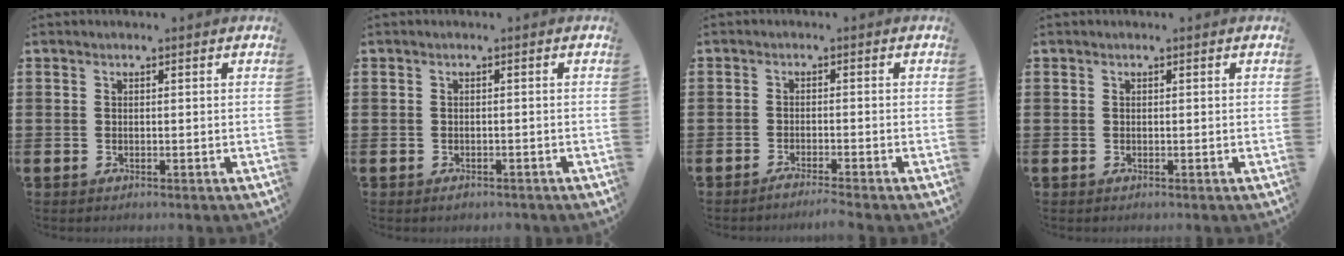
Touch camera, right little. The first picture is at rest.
{"total": 0.6, "force": [-0.5, 0.3, 0.2], "torque": [0.003, -0.005, -0.012]}
{"total": 1.6, "force": [-1.4, -0.2, 0.7], "torque": [-0.010, 0.000, -0.027]}
{"total": 0.0}